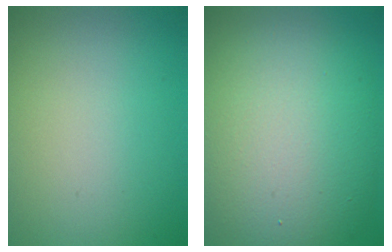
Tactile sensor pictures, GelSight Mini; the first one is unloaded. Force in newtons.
{"total": 12.4, "press": 12.4, "slide": 0.5}